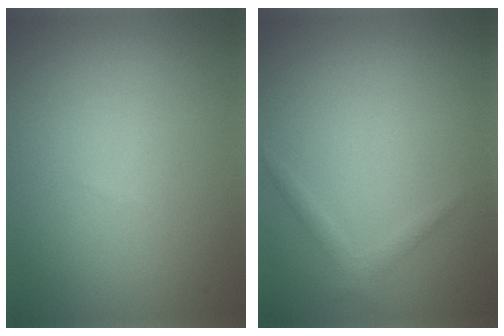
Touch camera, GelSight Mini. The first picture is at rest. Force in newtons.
{"total": 1.1, "press": 1.1, "slide": 0.1}